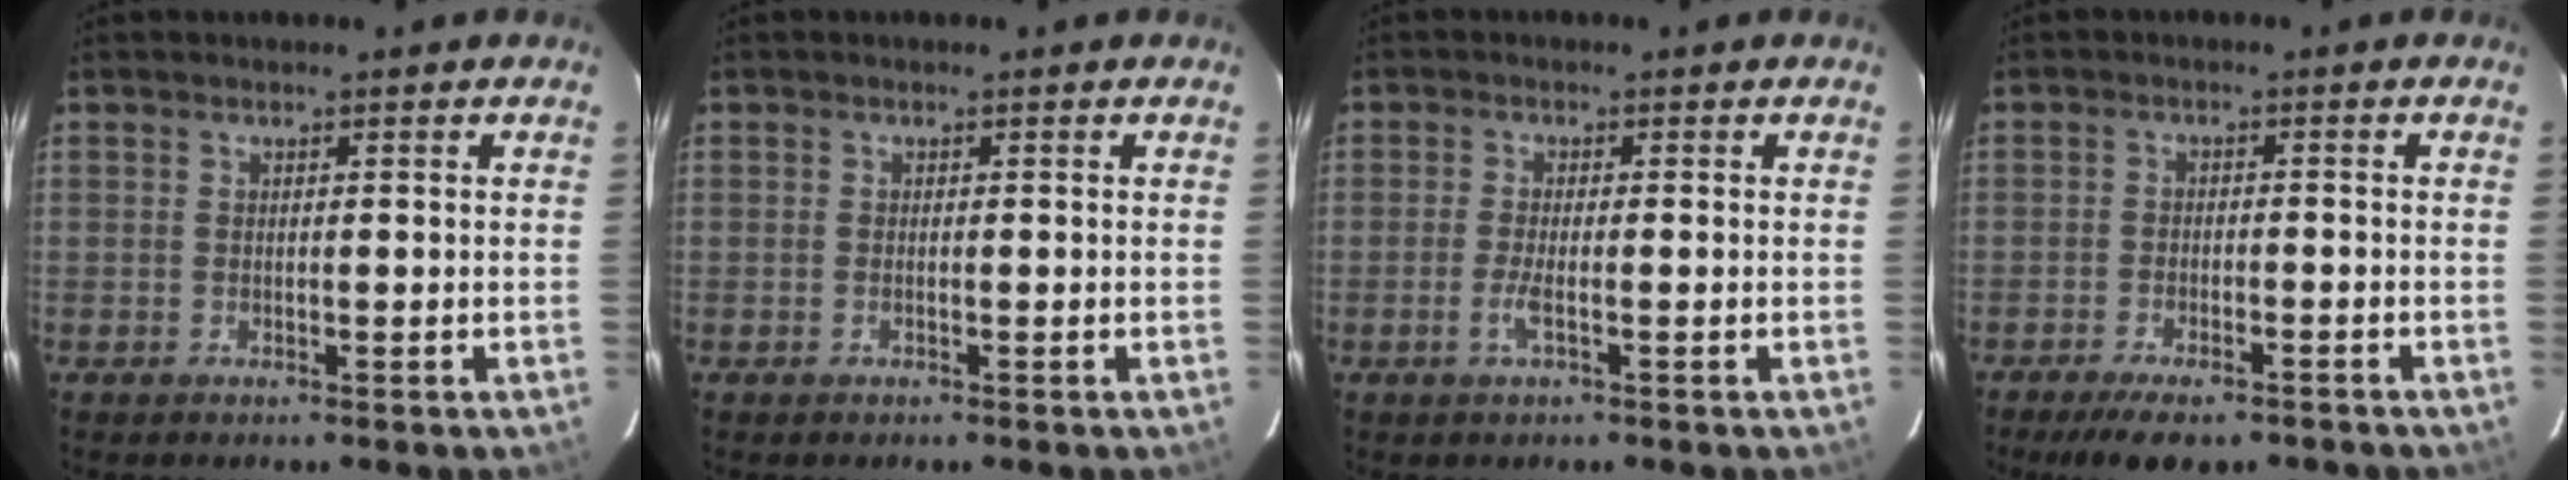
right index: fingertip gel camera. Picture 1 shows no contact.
{"total": 0.0}
{"total": 2.8, "force": [-1.1, 0.4, 2.5], "torque": [-0.055, -0.004, -0.023]}
{"total": 9.2, "force": [-7.0, 3.3, 5.0], "torque": [-0.111, -0.016, -0.107]}